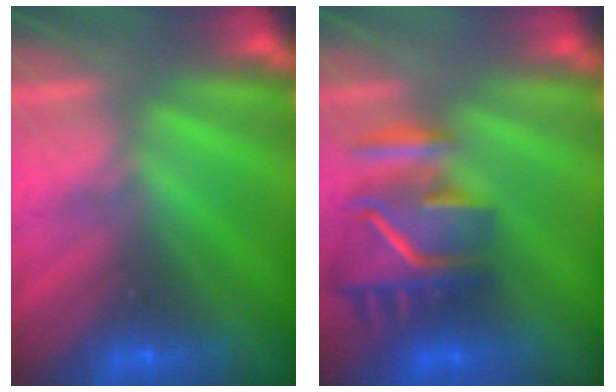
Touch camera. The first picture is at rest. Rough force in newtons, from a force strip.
{"total": 9.5}